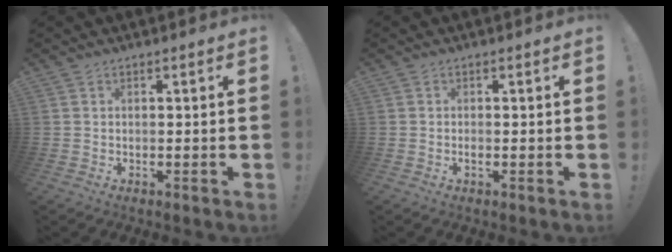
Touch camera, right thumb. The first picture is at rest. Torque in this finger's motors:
{"motor_torque": [0.32, 0.08, 0.38, -0.38, 0.00]}